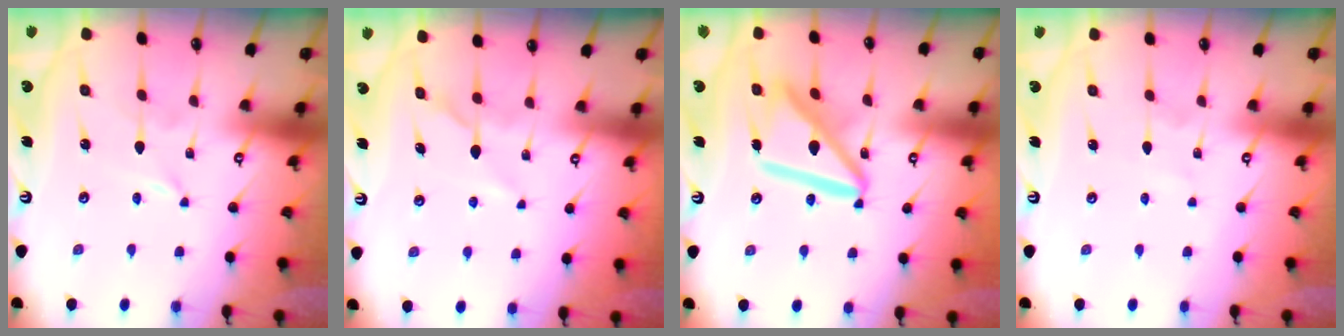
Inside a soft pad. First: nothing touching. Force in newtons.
{"total": 5.0, "press": 5.0, "slide": 0.4}
{"total": 16.4, "press": 16.3, "slide": 1.7}
{"total": 1.5, "press": 1.5, "slide": 0.2}